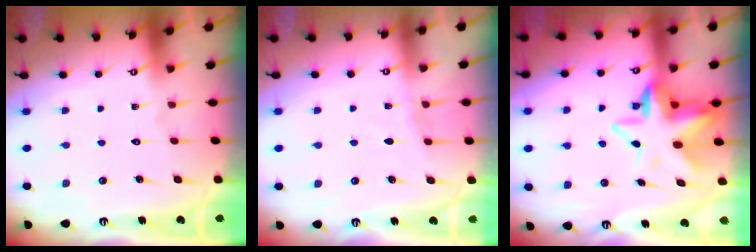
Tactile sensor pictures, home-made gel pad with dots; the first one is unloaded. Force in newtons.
{"total": 3.3, "press": 3.3, "slide": 0.4}
{"total": 10.6, "press": 10.4, "slide": 1.8}